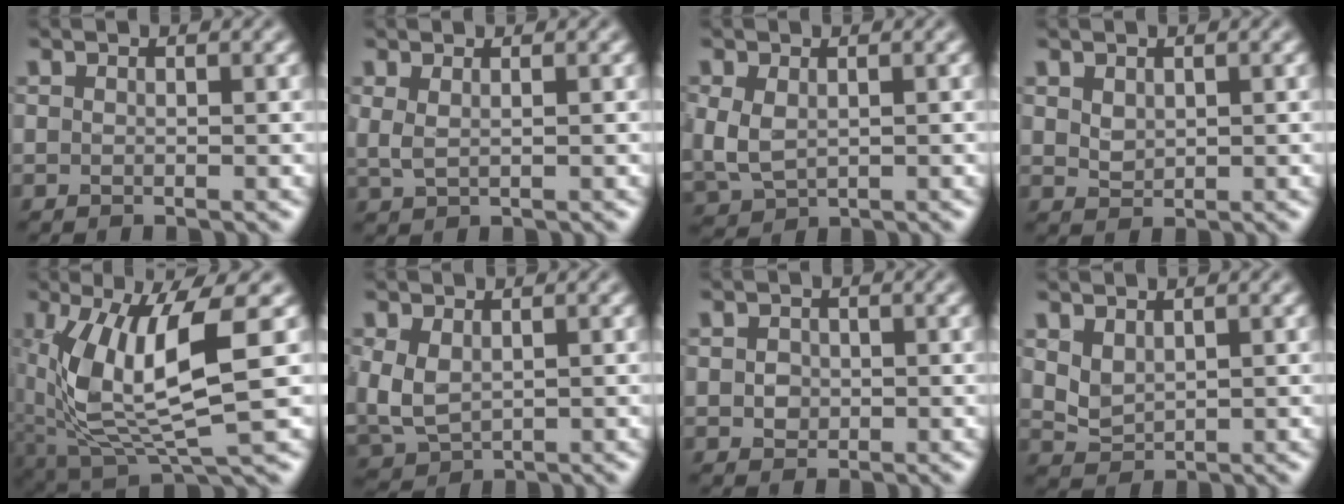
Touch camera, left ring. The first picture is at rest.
{"total": 1.5, "force": [0.7, 0.6, 1.2], "torque": [-0.027, -0.003, 0.017]}
{"total": 3.6, "force": [0.1, 2.4, 2.6], "torque": [-0.069, -0.006, 0.007]}
{"total": 1.4, "force": [0.7, 1.0, 0.7], "torque": [-0.016, -0.002, 0.019]}
{"total": 9.8, "force": [1.0, 3.4, 9.1], "torque": [-0.195, -0.021, 0.027]}
{"total": 4.4, "force": [0.3, 2.9, 3.2], "torque": [-0.084, -0.003, 0.008]}
{"total": 1.5, "force": [0.1, 1.4, 0.6], "torque": [-0.010, -0.003, 0.001]}
{"total": 2.1, "force": [1.1, 1.3, 1.2], "torque": [-0.029, -0.004, 0.028]}